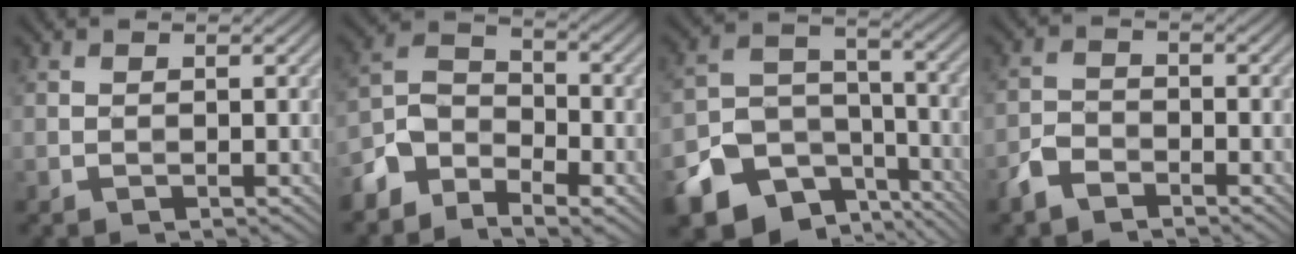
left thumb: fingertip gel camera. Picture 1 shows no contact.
{"total": 7.3, "force": [-5.2, 3.8, 3.3], "torque": [-0.067, -0.001, -0.119]}
{"total": 15.5, "force": [-9.8, 10.7, 5.5], "torque": [-0.147, -0.059, -0.134]}
{"total": 3.5, "force": [-2.7, 1.7, 1.4], "torque": [-0.031, -0.003, -0.067]}